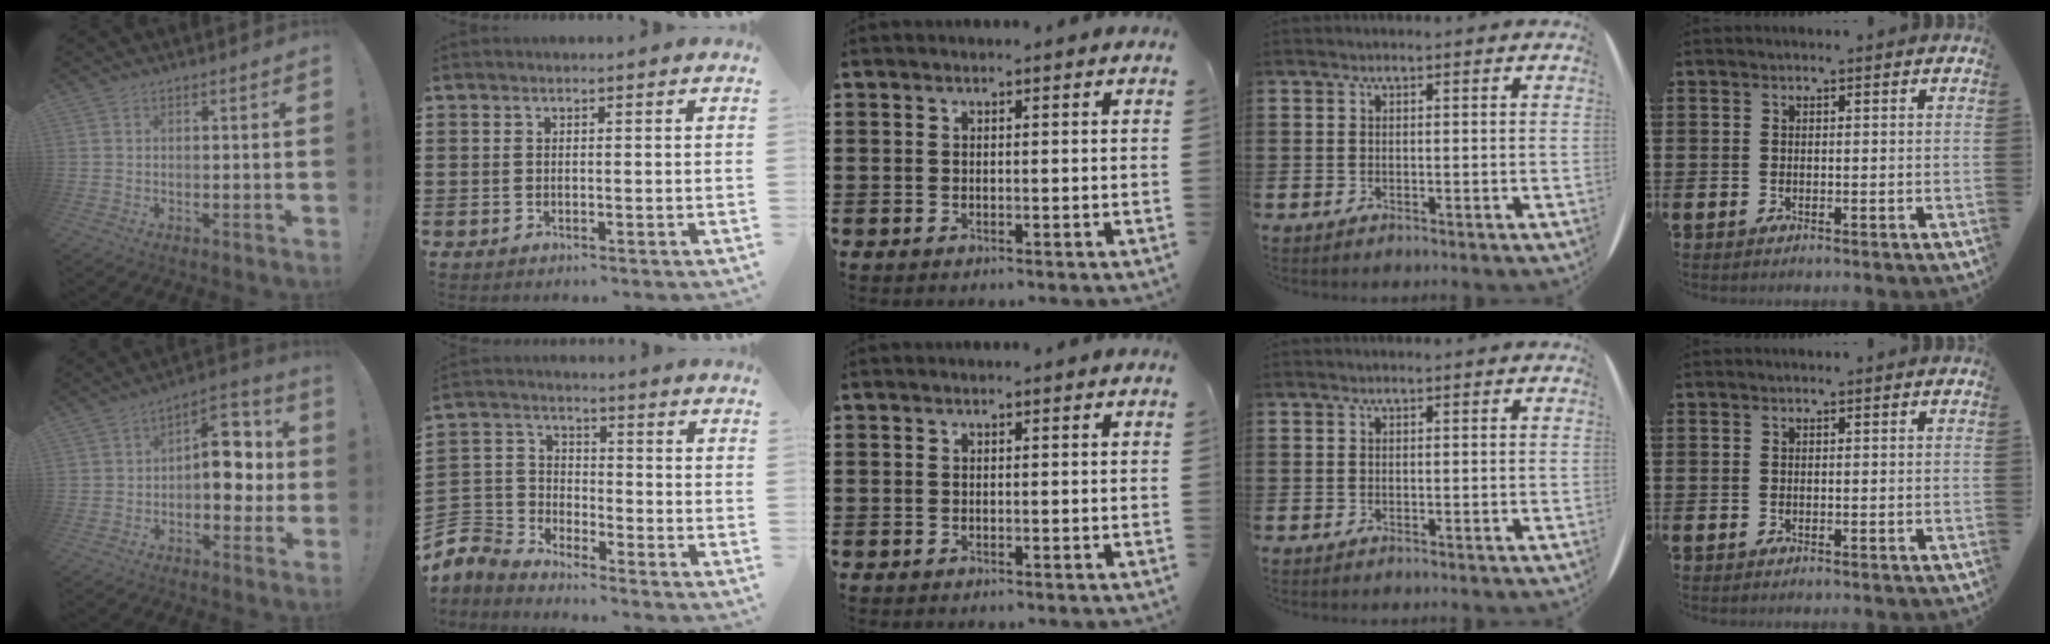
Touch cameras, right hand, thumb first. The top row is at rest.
{"thumb": {"total": 12.8, "force": [-0.7, 9.0, 9.1], "torque": [-0.101, 0.014, -0.011]}, "index": {"total": 5.9, "force": [-5.5, 2.2, 0.7], "torque": [-0.059, -0.009, -0.124]}}